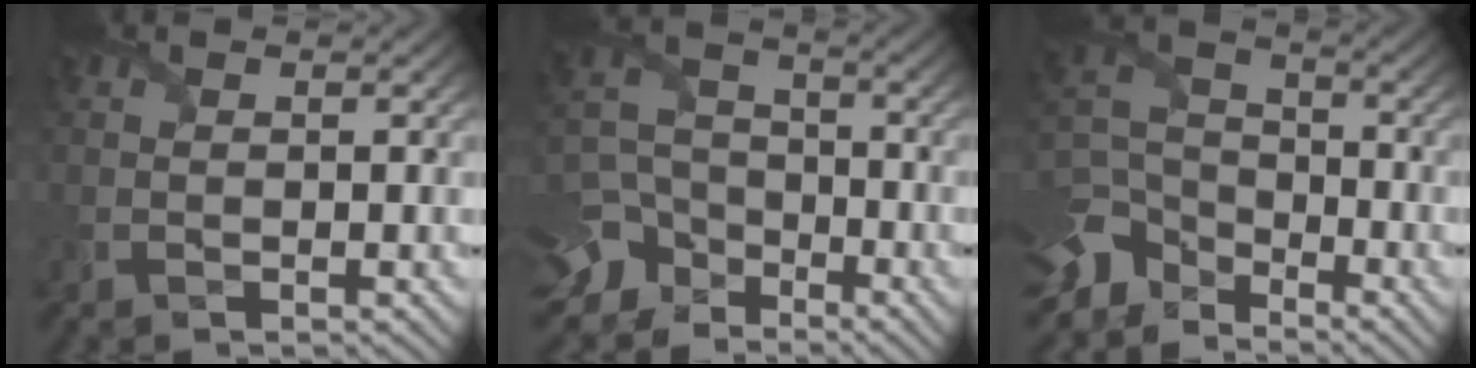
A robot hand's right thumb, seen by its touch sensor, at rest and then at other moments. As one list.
[{"total": 11.9, "force": [-7.4, 8.4, 3.9], "torque": [-0.109, -0.043, -0.138]}, {"total": 9.2, "force": [-6.4, 5.6, 3.6], "torque": [-0.105, -0.020, -0.137]}]